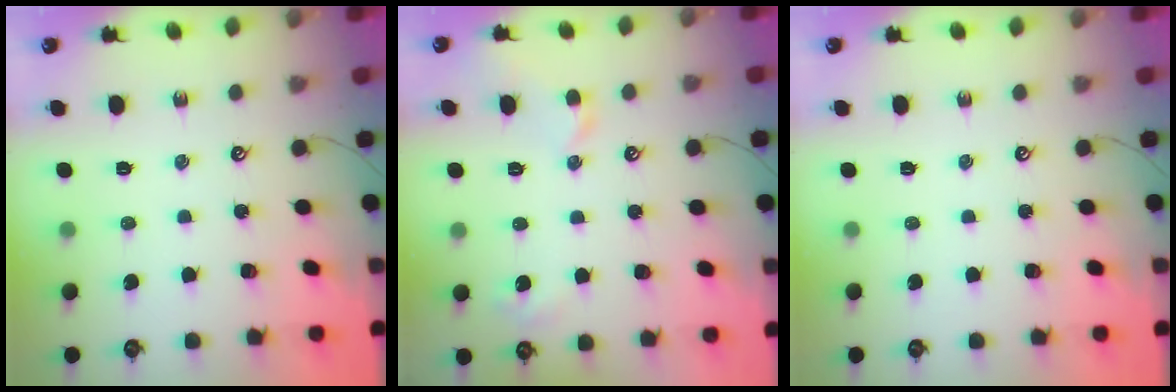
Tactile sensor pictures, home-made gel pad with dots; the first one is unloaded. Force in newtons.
{"total": 2.8, "press": 2.7, "slide": 0.6}
{"total": 0.0}